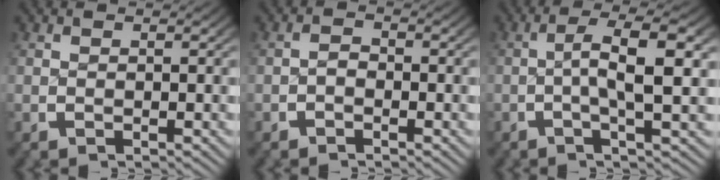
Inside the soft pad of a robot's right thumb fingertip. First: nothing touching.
{"total": 1.1, "force": [-0.7, 0.7, 0.5], "torque": [-0.007, 0.000, -0.016]}
{"total": 5.4, "force": [0.3, 1.0, 5.3], "torque": [-0.099, 0.004, -0.002]}